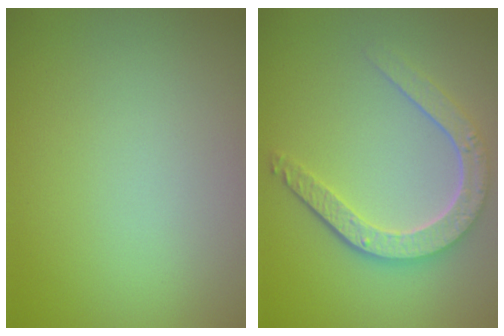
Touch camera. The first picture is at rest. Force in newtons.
{"total": 4.7, "press": 3.6, "slide": 2.9}